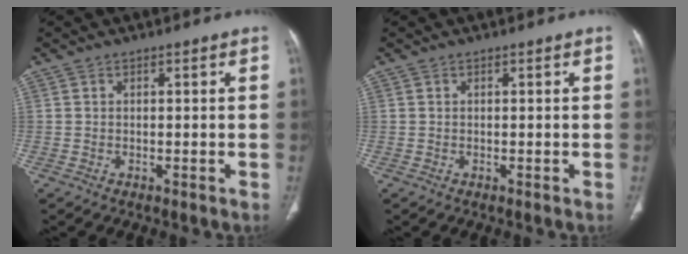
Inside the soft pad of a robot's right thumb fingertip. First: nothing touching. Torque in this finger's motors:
{"motor_torque": [0.00, 0.00, 0.04, -0.02, 0.00]}